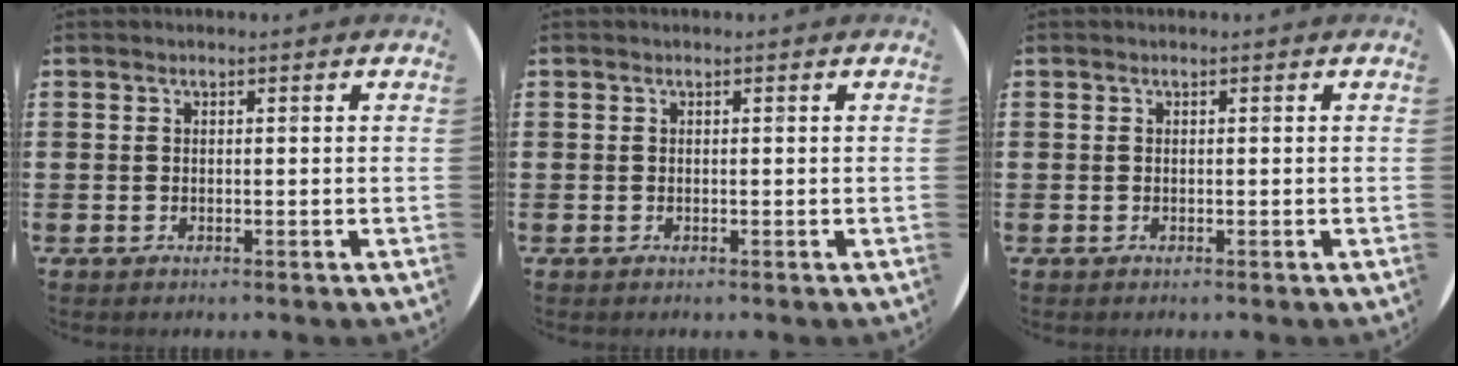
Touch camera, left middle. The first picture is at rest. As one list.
[{"total": 0.0}, {"total": 0.0}]